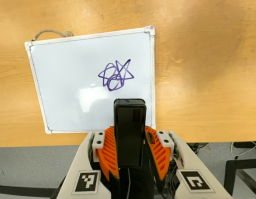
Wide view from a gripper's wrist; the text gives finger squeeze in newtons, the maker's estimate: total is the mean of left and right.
{"total": 3.8, "left": 2.3, "right": 5.3}